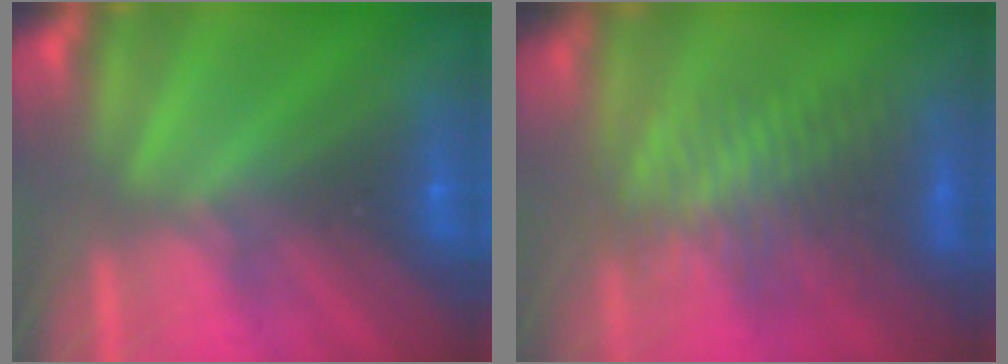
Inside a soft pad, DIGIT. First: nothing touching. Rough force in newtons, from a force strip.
{"total": 3.4}